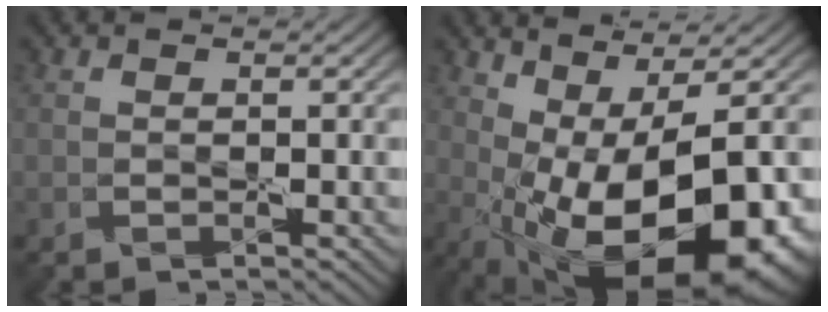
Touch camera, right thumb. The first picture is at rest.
{"total": 16.9, "force": [-2.9, 7.1, 15.0], "torque": [-0.212, -0.023, -0.016]}